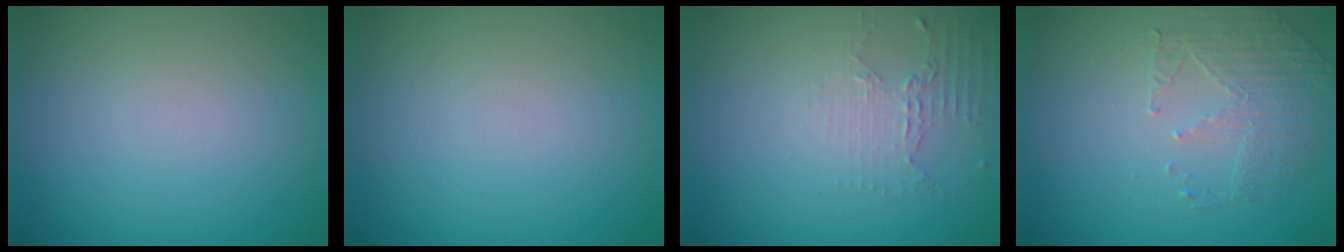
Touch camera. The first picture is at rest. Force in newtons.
{"total": 0.0}
{"total": 2.0, "press": 1.5, "slide": 1.4}
{"total": 1.9, "press": 1.5, "slide": 1.2}